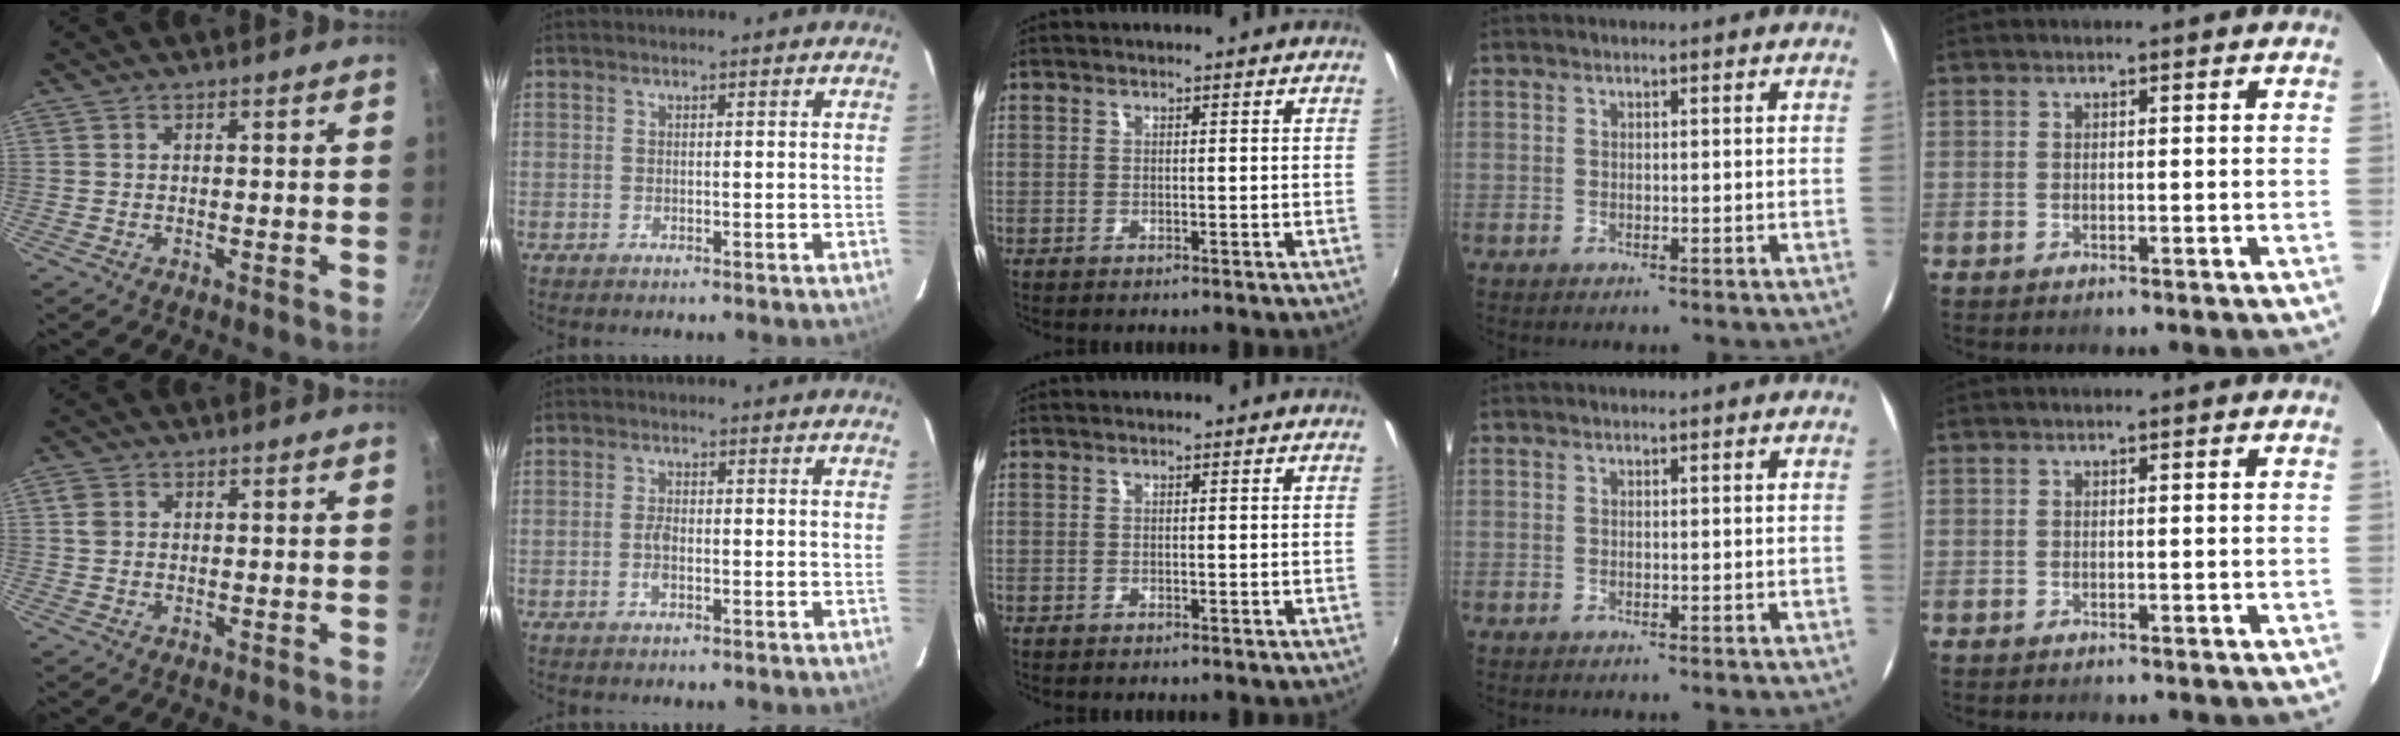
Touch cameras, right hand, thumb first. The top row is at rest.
{"thumb": {"total": 2.3, "force": [0.6, 1.9, 1.1], "torque": [-0.015, 0.003, 0.010]}, "index": {"total": 2.4, "force": [-0.7, 1.1, 2.0], "torque": [-0.044, 0.001, -0.014]}}